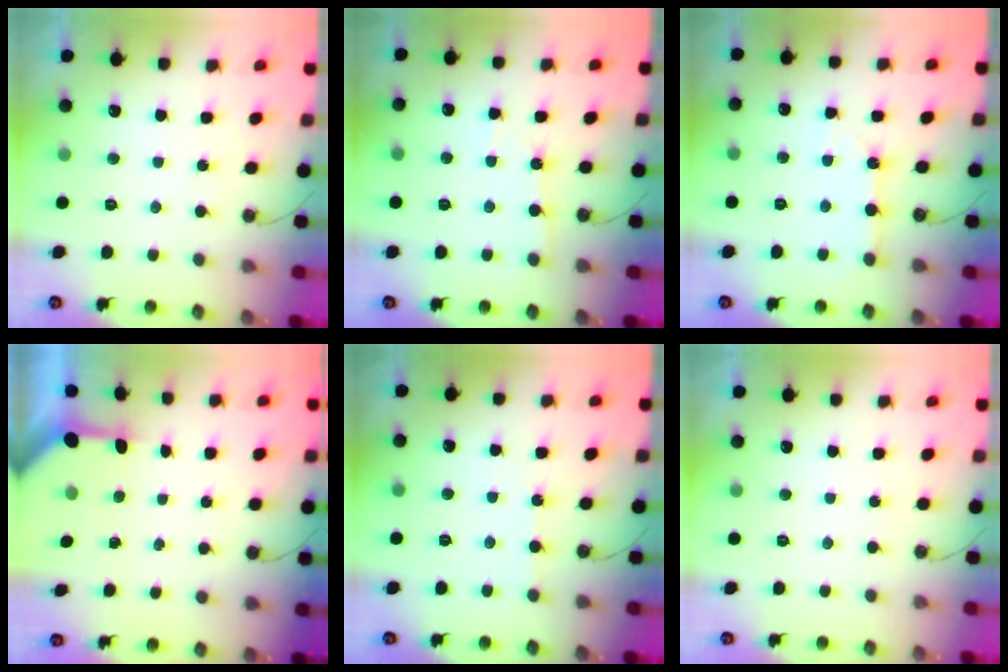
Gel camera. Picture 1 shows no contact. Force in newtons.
{"total": 4.7, "press": 4.7, "slide": 0.6}
{"total": 2.3, "press": 2.3, "slide": 0.3}
{"total": 3.3, "press": 3.3, "slide": 0.3}
{"total": 2.4, "press": 2.4, "slide": 0.2}
{"total": 0.0}